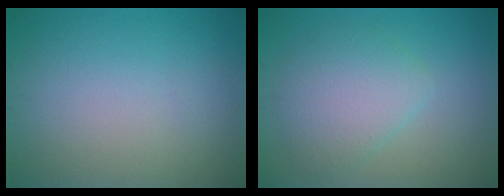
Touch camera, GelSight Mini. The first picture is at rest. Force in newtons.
{"total": 3.9, "press": 3.9, "slide": 0.2}